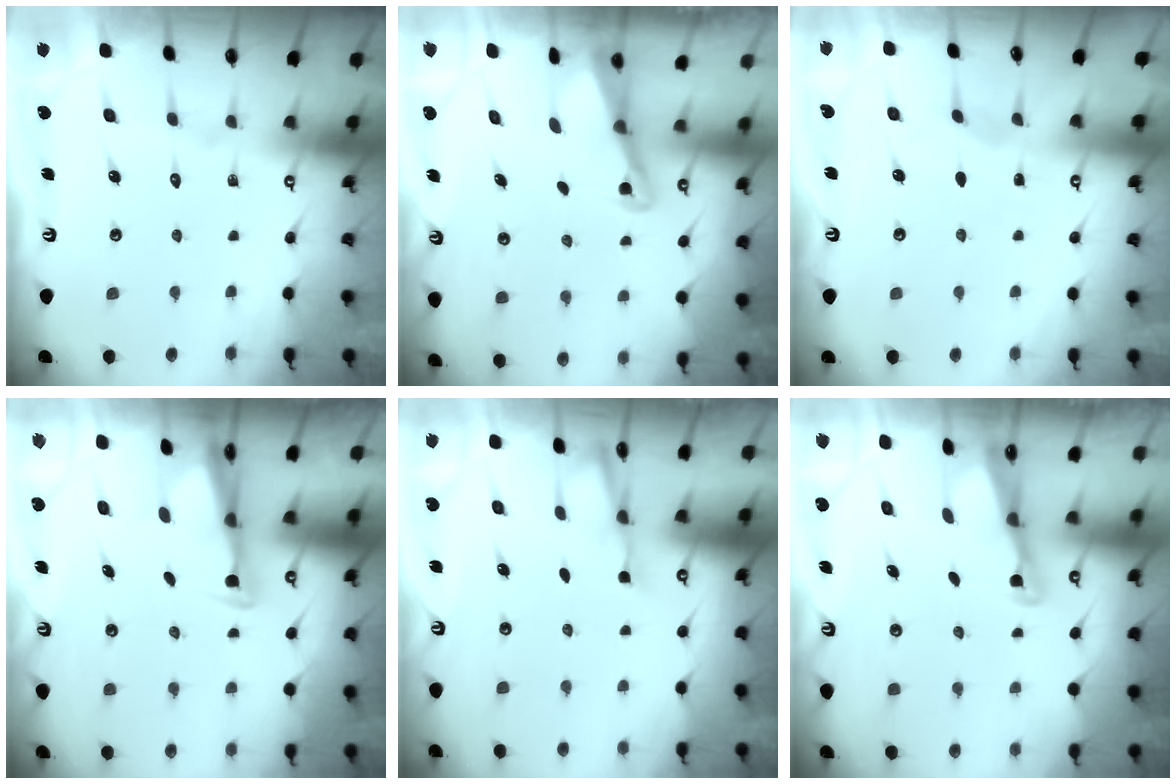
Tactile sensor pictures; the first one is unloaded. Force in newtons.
{"total": 2.1, "press": 2.1, "slide": 0.3}
{"total": 2.9, "press": 2.9, "slide": 0.4}
{"total": 2.8, "press": 2.7, "slide": 1.0}
{"total": 2.5, "press": 2.4, "slide": 0.4}
{"total": 2.5, "press": 2.5, "slide": 0.2}